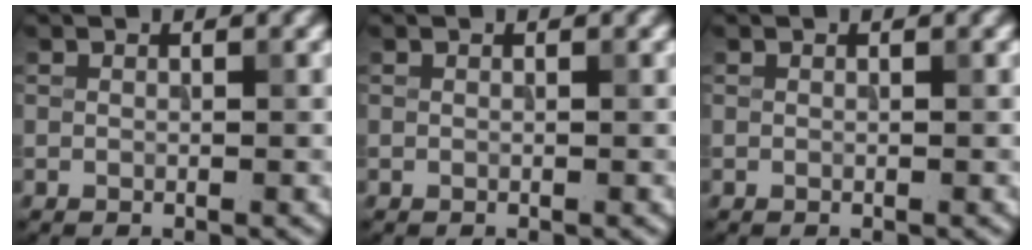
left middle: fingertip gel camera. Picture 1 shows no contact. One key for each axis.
{"total": 0.0}
{"total": 0.0}